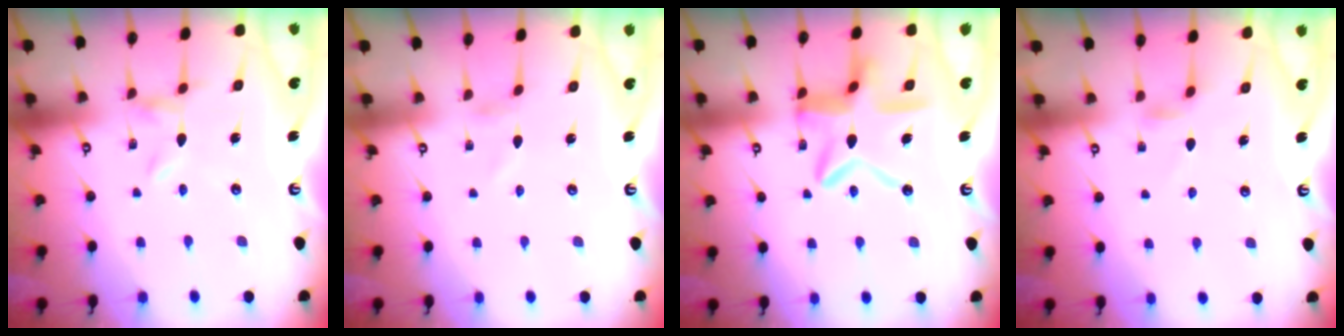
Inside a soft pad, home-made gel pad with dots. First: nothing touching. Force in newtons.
{"total": 1.4, "press": 1.4, "slide": 0.2}
{"total": 16.1, "press": 16.1, "slide": 1.5}
{"total": 2.7, "press": 2.6, "slide": 0.4}